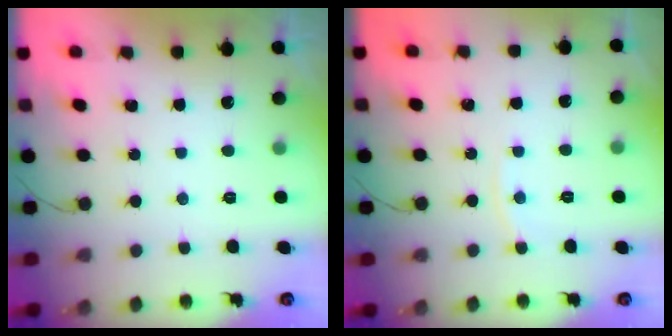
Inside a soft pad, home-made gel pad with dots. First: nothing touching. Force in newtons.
{"total": 2.9, "press": 2.9, "slide": 0.1}